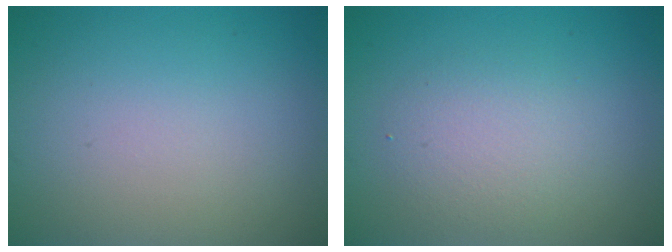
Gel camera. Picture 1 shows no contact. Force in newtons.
{"total": 2.7, "press": 2.7, "slide": 0.1}